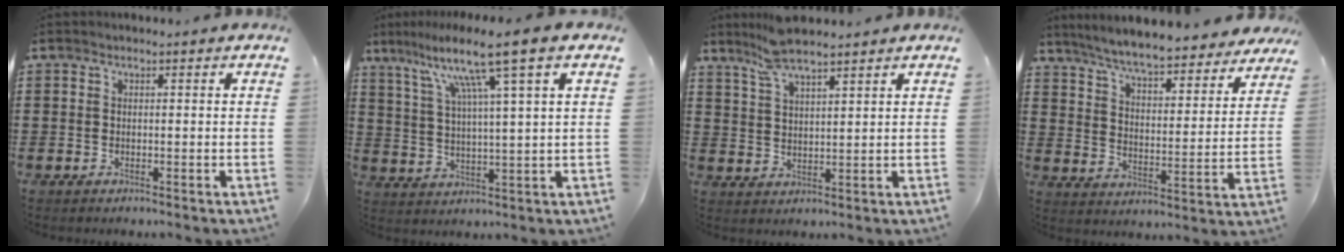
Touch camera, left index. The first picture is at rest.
{"total": 10.5, "force": [6.7, -0.4, 8.1], "torque": [-0.176, -0.019, 0.106]}
{"total": 6.3, "force": [5.3, 0.9, 3.2], "torque": [-0.078, -0.006, 0.098]}
{"total": 6.7, "force": [6.3, -0.2, 2.3], "torque": [-0.072, -0.042, 0.108]}